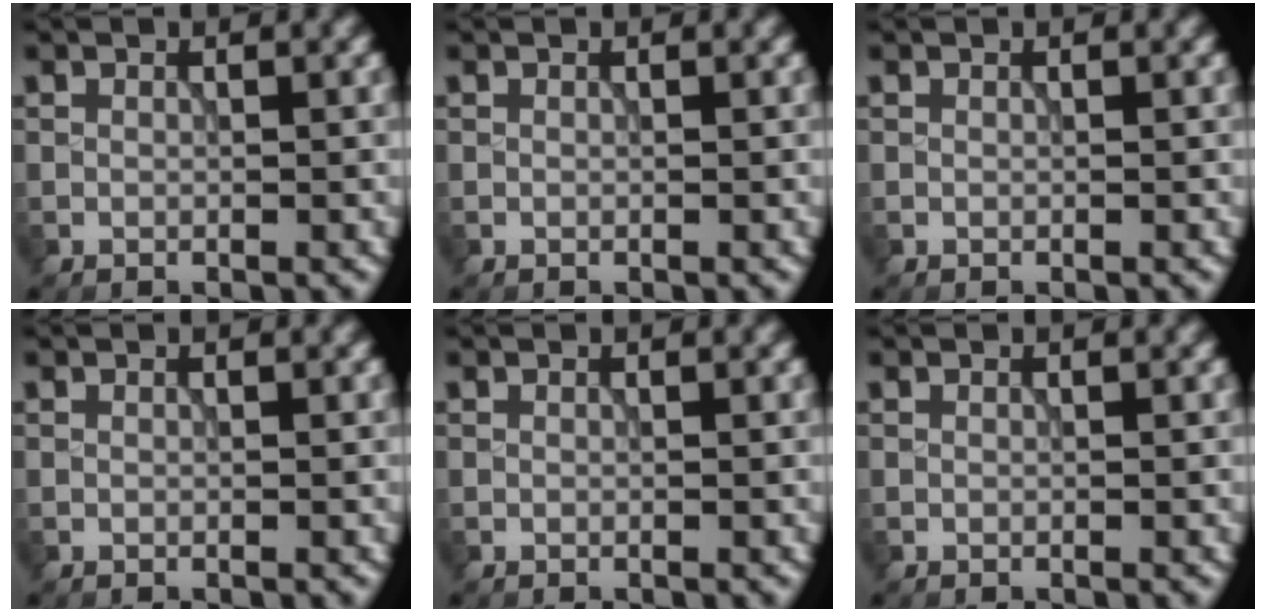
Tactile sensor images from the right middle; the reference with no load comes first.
{"total": 0.0}
{"total": 0.0}
{"total": 0.0}
{"total": 0.0}
{"total": 0.0}